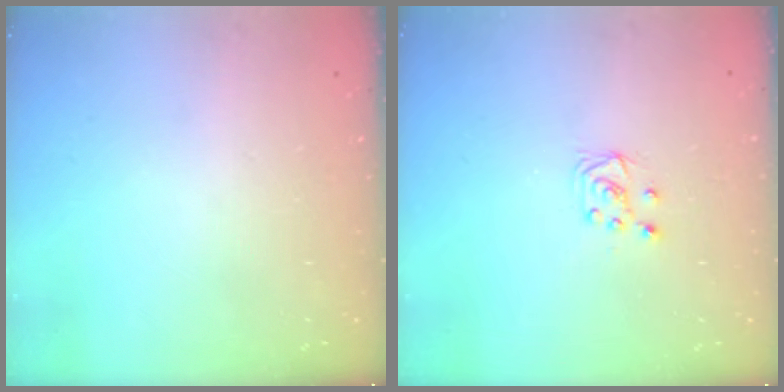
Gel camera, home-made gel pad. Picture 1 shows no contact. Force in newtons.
{"total": 5.2, "press": 5.2, "slide": 0.4}